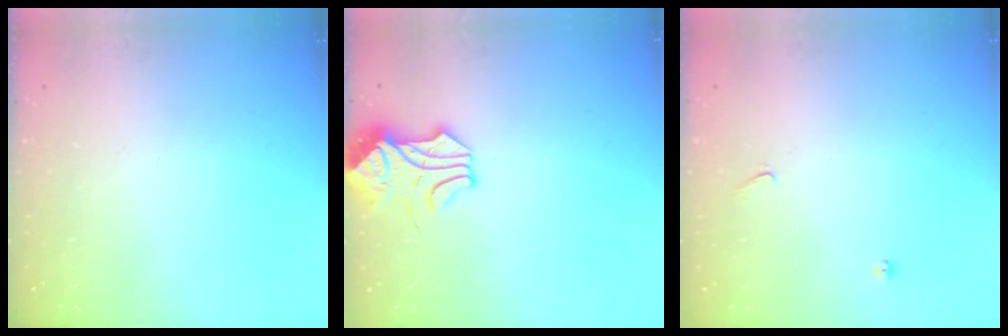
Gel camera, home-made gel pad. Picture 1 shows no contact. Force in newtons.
{"total": 1.1, "press": 0.9, "slide": 0.5}
{"total": 1.9, "press": 1.6, "slide": 1.0}